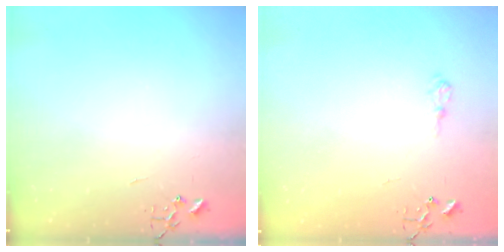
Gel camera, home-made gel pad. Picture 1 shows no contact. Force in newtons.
{"total": 6.5, "press": 6.5, "slide": 0.9}